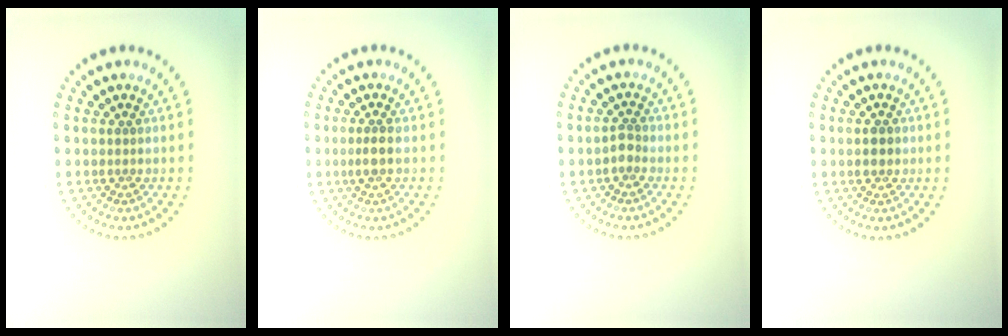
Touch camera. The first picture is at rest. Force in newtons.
{"total": 1.7, "press": 1.4, "slide": 0.8}
{"total": 1.3, "press": 1.1, "slide": 0.5}
{"total": 1.9, "press": 1.9, "slide": 0.1}